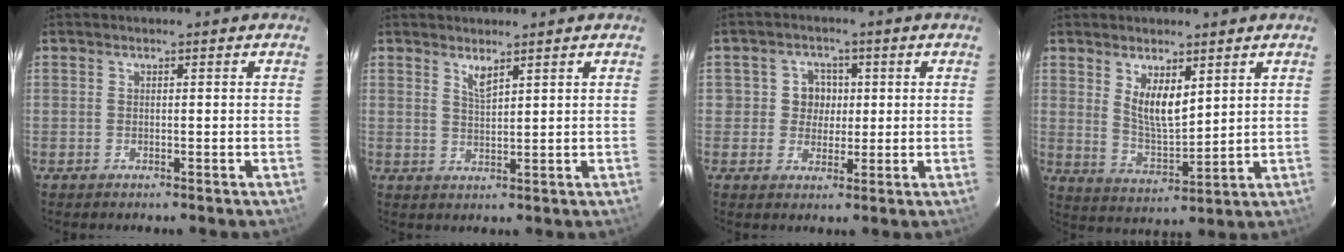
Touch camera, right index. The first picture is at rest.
{"total": 2.5, "force": [1.9, 0.5, 1.6], "torque": [-0.030, -0.002, 0.033]}
{"total": 4.8, "force": [0.1, 4.7, 0.8], "torque": [-0.006, 0.019, 0.001]}
{"total": 7.5, "force": [3.5, 3.0, 5.9], "torque": [-0.103, -0.009, 0.075]}